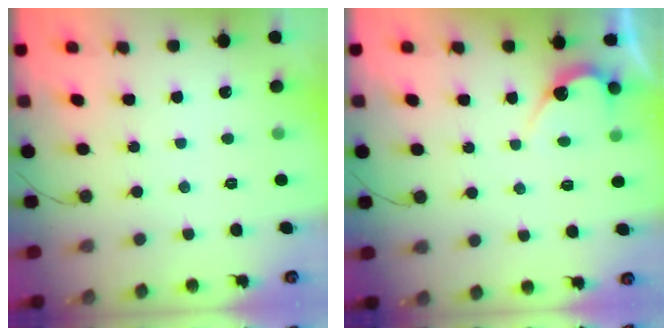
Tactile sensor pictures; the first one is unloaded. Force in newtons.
{"total": 6.5, "press": 6.5, "slide": 0.5}